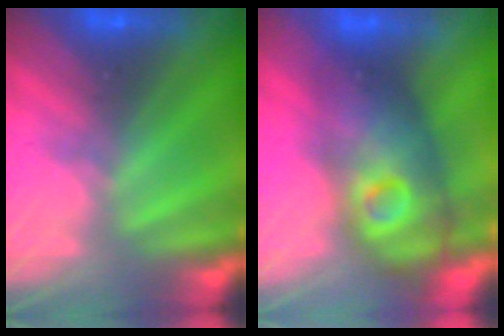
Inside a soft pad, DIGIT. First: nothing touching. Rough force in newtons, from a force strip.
{"total": 4.4}